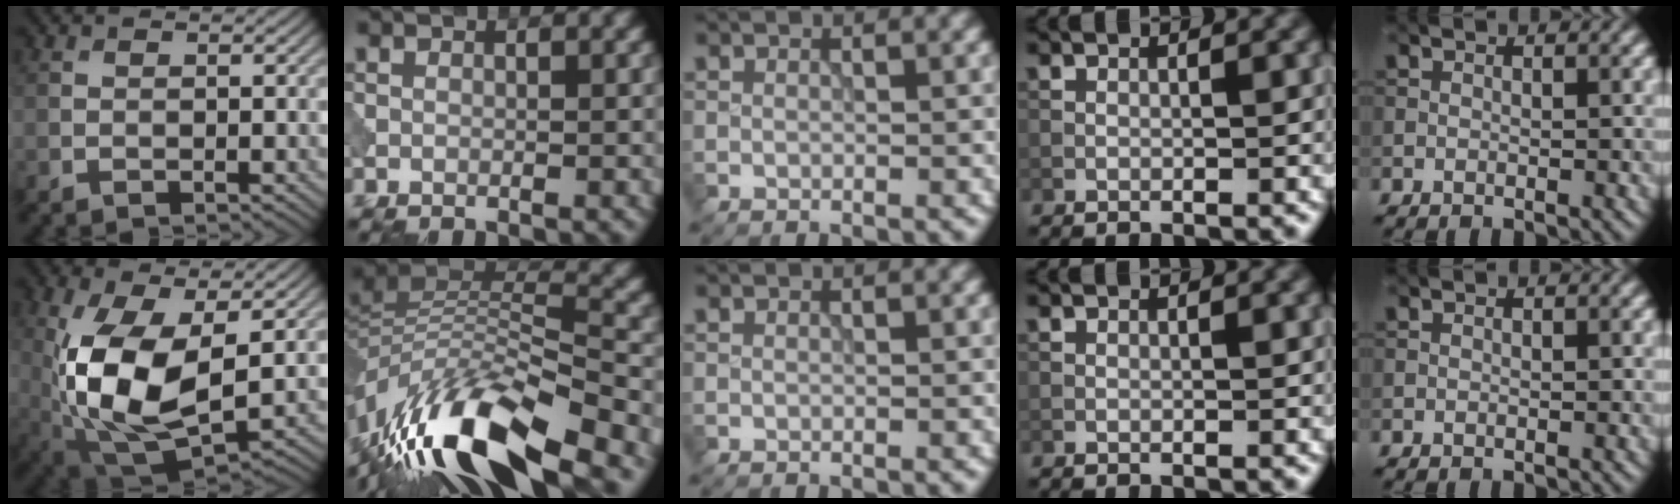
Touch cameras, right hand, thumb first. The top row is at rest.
{"thumb": {"total": 13.4, "force": [0.3, 7.1, 11.4], "torque": [-0.248, -0.006, 0.010]}, "index": {"total": 14.0, "force": [-8.6, 4.6, 10.1], "torque": [-0.206, 0.017, -0.158]}}